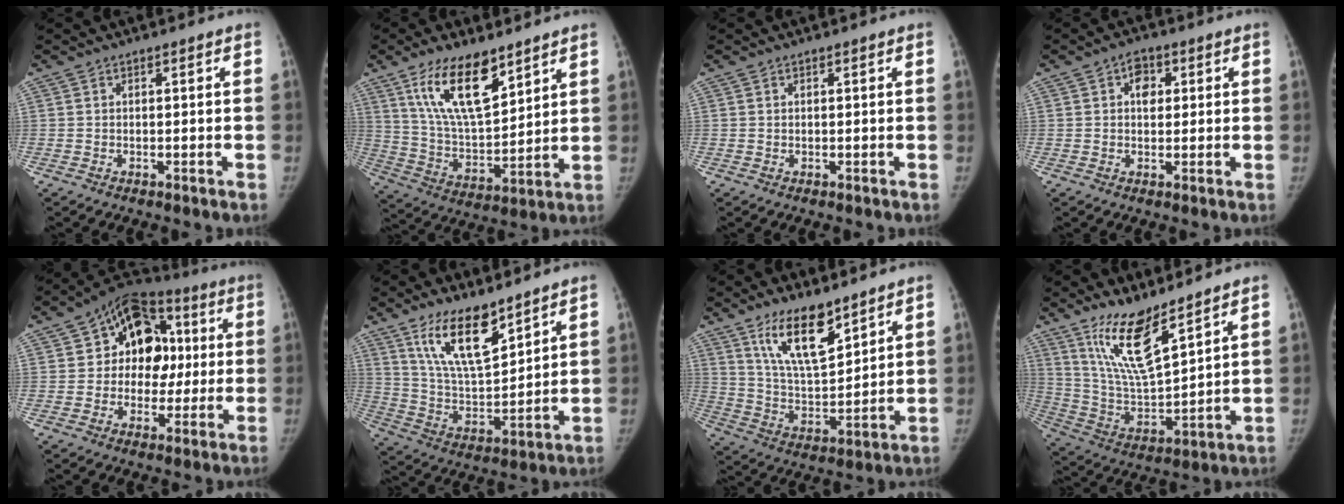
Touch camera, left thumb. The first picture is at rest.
{"total": 15.9, "force": [9.5, 6.3, 11.0], "torque": [-0.168, -0.051, 0.187]}
{"total": 0.0}
{"total": 4.2, "force": [1.2, 3.1, 2.6], "torque": [-0.020, 0.001, 0.014]}
{"total": 15.8, "force": [2.3, 12.0, 10.0], "torque": [-0.076, 0.023, 0.027]}
{"total": 13.9, "force": [9.3, 4.9, 9.1], "torque": [-0.141, -0.060, 0.186]}
{"total": 13.1, "force": [8.8, 4.5, 8.6], "torque": [-0.130, -0.060, 0.173]}
{"total": 14.4, "force": [9.8, 3.6, 9.9], "torque": [-0.168, -0.066, 0.204]}